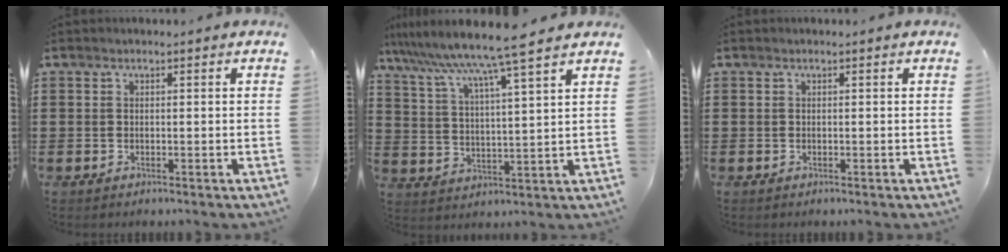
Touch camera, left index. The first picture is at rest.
{"total": 8.1, "force": [7.0, -1.3, 3.8], "torque": [-0.101, -0.048, 0.112]}
{"total": 0.0}